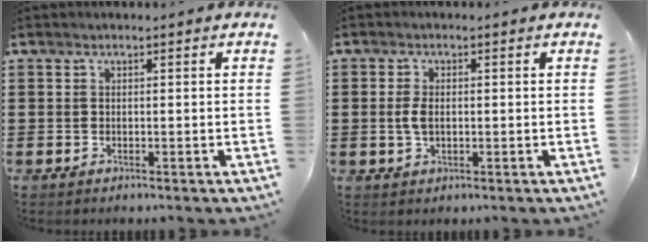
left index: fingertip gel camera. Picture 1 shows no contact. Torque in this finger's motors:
{"motor_torque": [0.60, 0.61, 0.23, 0.09]}